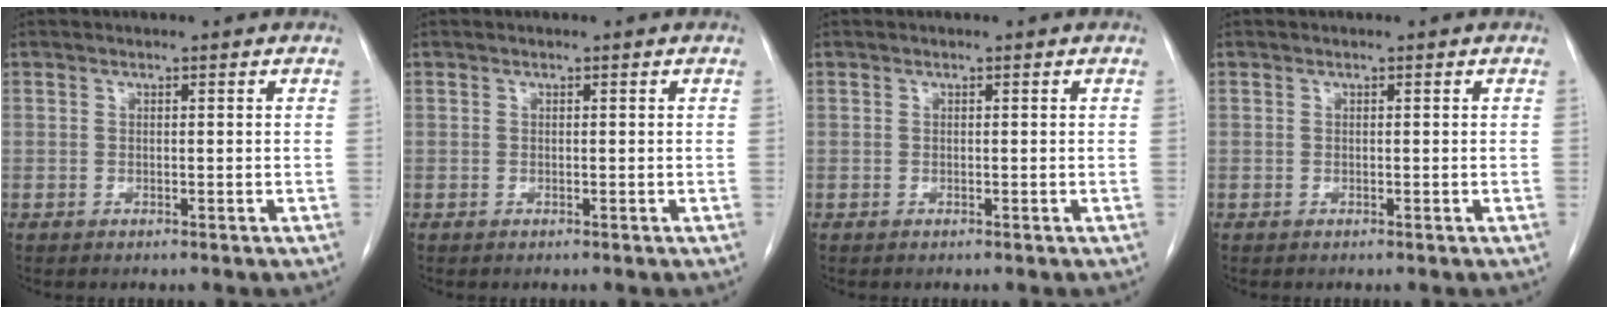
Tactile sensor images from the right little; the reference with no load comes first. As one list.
[{"total": 0.0}, {"total": 0.0}, {"total": 0.0}]